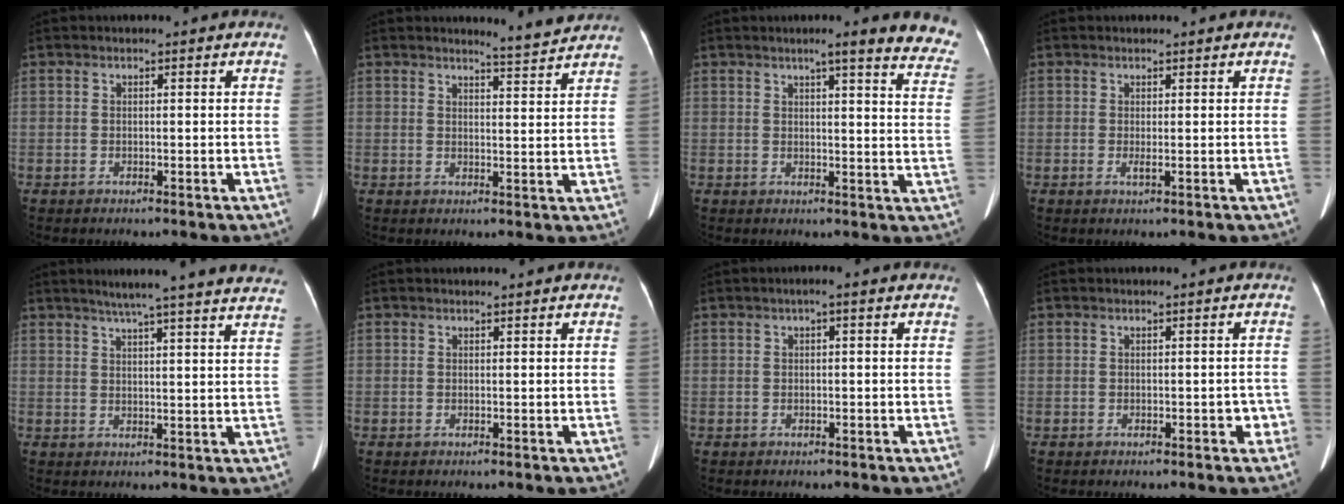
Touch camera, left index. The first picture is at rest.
{"total": 3.6, "force": [3.5, -0.7, 0.2], "torque": [-0.017, -0.017, 0.048]}
{"total": 14.7, "force": [12.7, 1.2, 7.2], "torque": [-0.063, -0.037, 0.126]}
{"total": 1.2, "force": [0.5, 0.2, 1.0], "torque": [-0.025, 0.005, 0.011]}
{"total": 19.9, "force": [17.5, 0.0, 9.4], "torque": [-0.137, -0.008, 0.214]}
{"total": 0.9, "force": [0.9, 0.1, 0.2], "torque": [-0.007, 0.010, 0.017]}
{"total": 1.2, "force": [0.5, 0.0, 1.1], "torque": [-0.024, 0.009, 0.006]}
{"total": 1.3, "force": [-0.4, 1.0, 0.8], "torque": [0.001, 0.007, -0.004]}